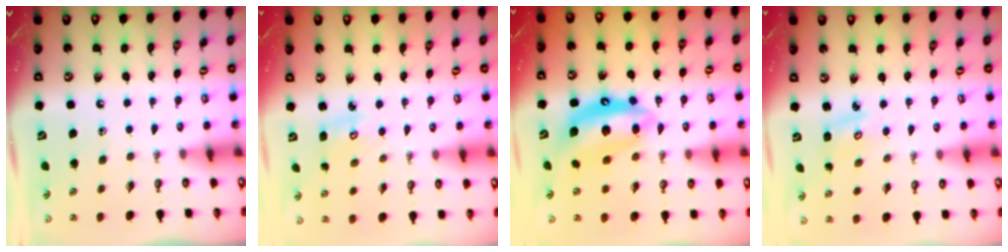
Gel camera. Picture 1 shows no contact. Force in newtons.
{"total": 4.0, "press": 4.0, "slide": 0.3}
{"total": 11.6, "press": 11.6, "slide": 1.3}
{"total": 2.7, "press": 2.7, "slide": 0.4}